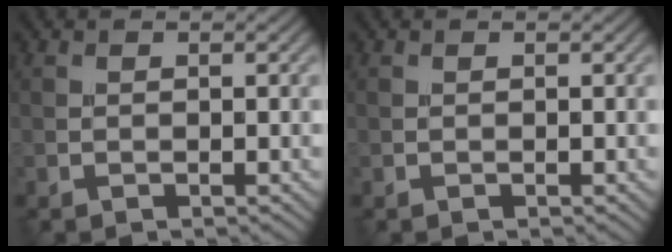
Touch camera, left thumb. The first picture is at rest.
{"total": 0.0}